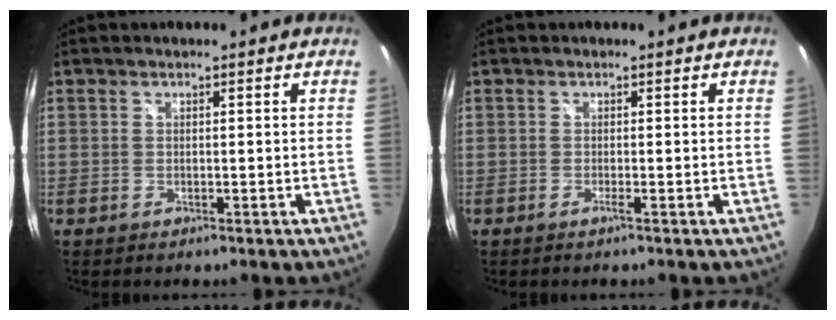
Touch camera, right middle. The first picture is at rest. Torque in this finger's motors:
{"motor_torque": [0.13, -0.26, -0.08, 0.01]}